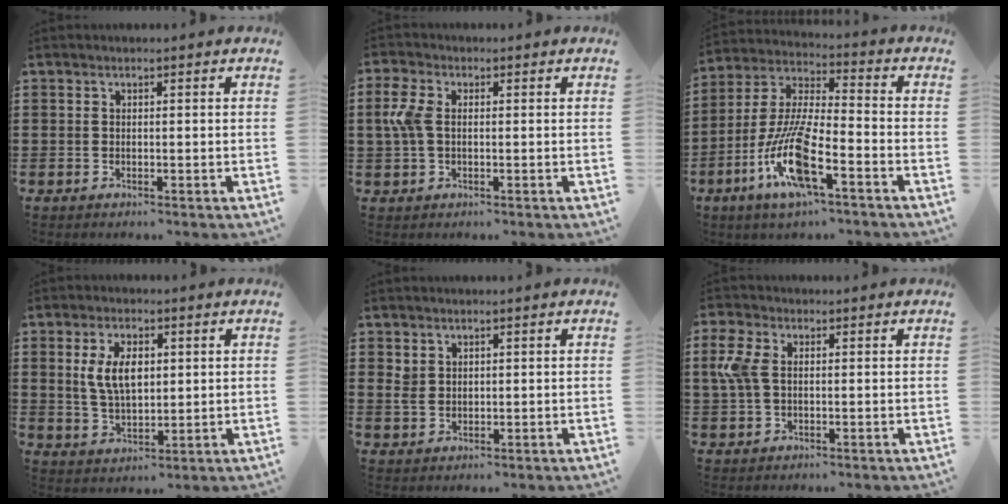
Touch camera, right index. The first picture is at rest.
{"total": 5.1, "force": [0.4, 3.1, 4.0], "torque": [-0.113, 0.000, -0.002]}
{"total": 12.4, "force": [-6.2, 2.7, 10.4], "torque": [-0.237, -0.013, -0.125]}
{"total": 6.8, "force": [1.5, 3.5, 5.6], "torque": [-0.117, 0.006, 0.021]}
{"total": 2.2, "force": [1.2, 1.6, 0.7], "torque": [-0.020, 0.006, 0.023]}
{"total": 5.5, "force": [0.8, 3.3, 4.2], "torque": [-0.127, -0.001, 0.004]}